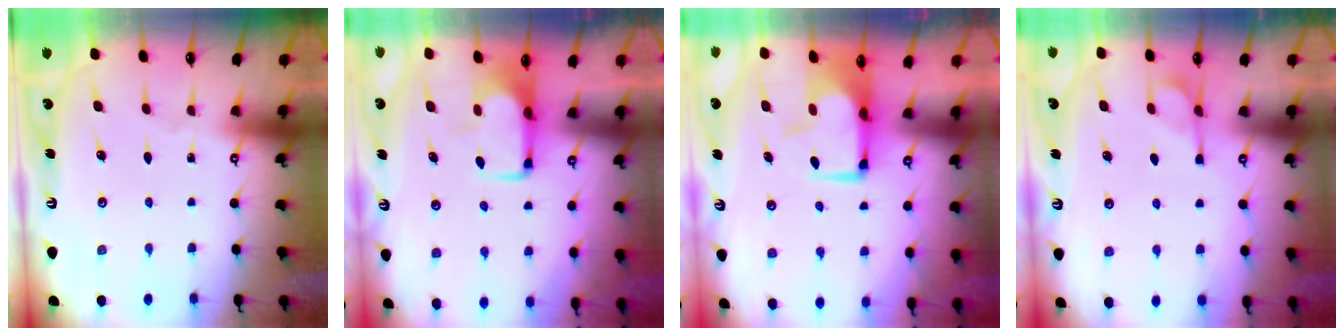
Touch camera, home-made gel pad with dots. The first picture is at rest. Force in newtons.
{"total": 1.8, "press": 1.8, "slide": 0.4}
{"total": 1.0, "press": 0.2, "slide": 1.0}
{"total": 1.9, "press": 1.6, "slide": 1.1}